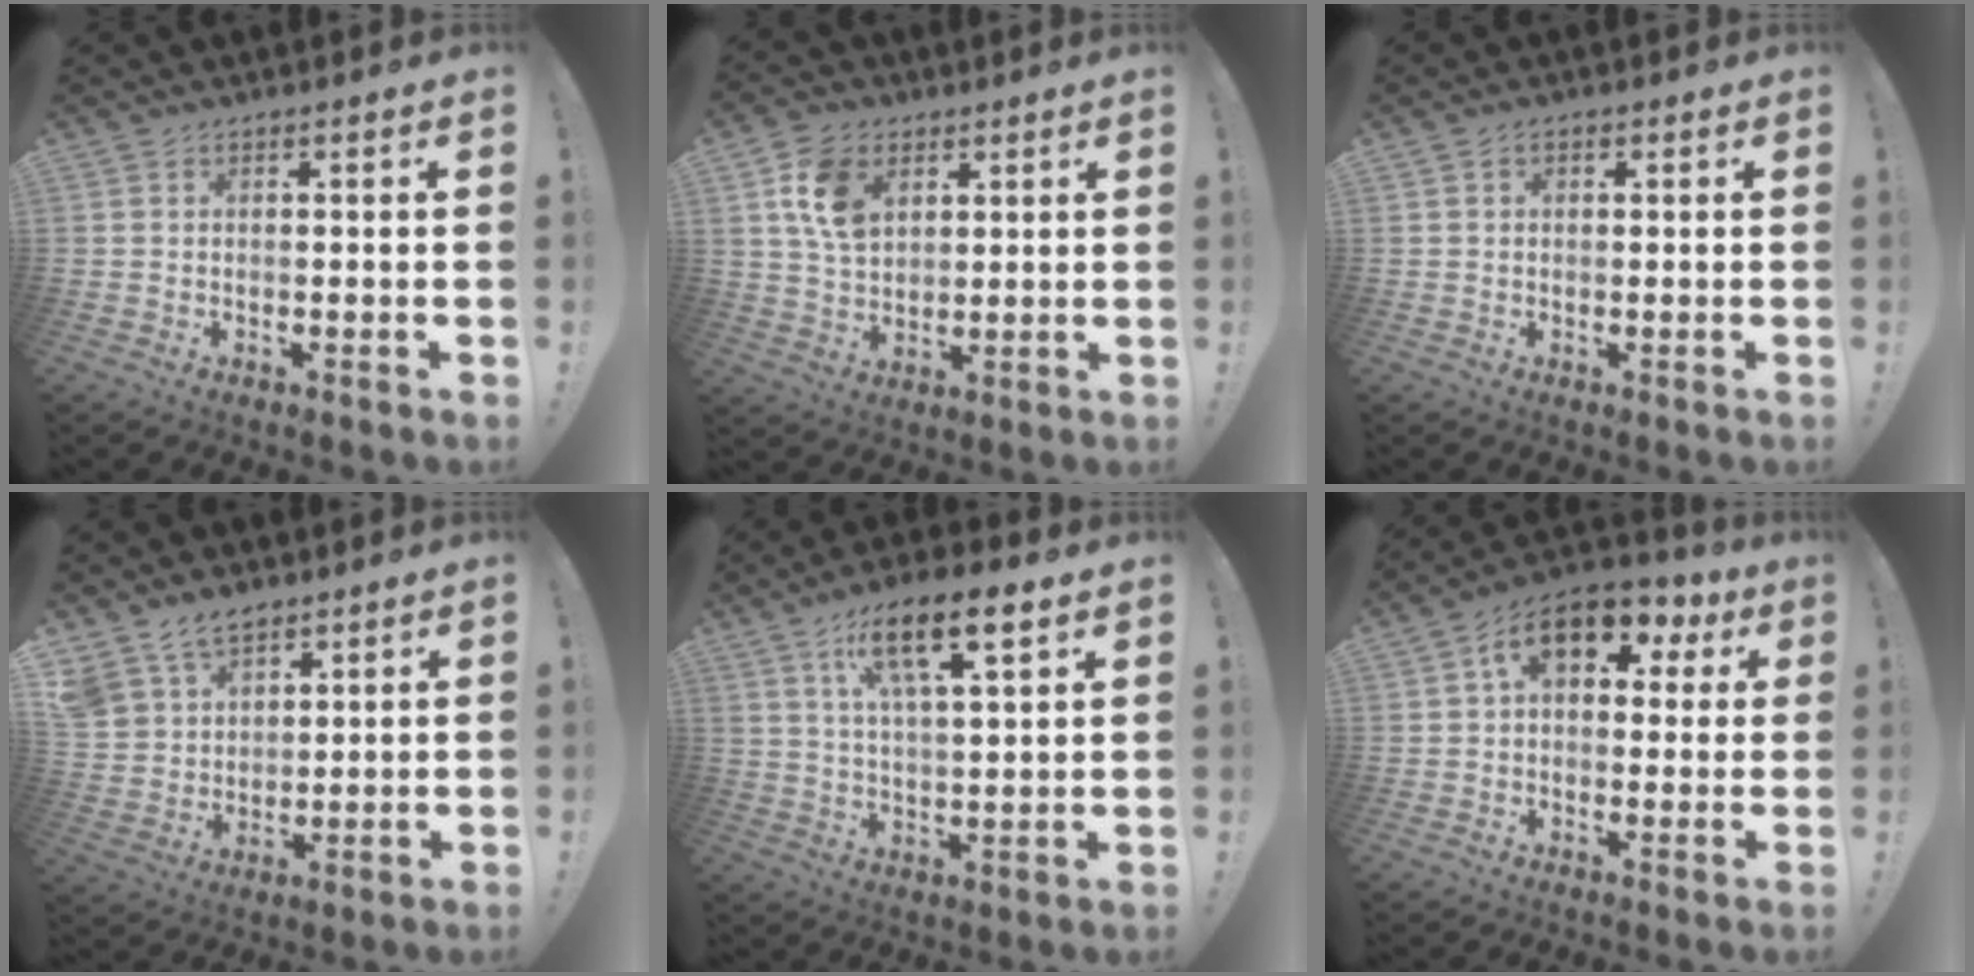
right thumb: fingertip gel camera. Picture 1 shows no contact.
{"total": 11.8, "force": [4.6, 8.4, 6.9], "torque": [-0.113, -0.005, 0.089]}
{"total": 1.2, "force": [0.1, 1.0, 0.7], "torque": [-0.005, 0.001, 0.000]}
{"total": 10.0, "force": [7.5, 6.2, 2.6], "torque": [-0.060, -0.042, 0.152]}
{"total": 14.2, "force": [7.4, 4.4, 11.3], "torque": [-0.177, -0.025, 0.119]}
{"total": 13.7, "force": [5.6, 8.1, 9.5], "torque": [-0.144, -0.015, 0.098]}